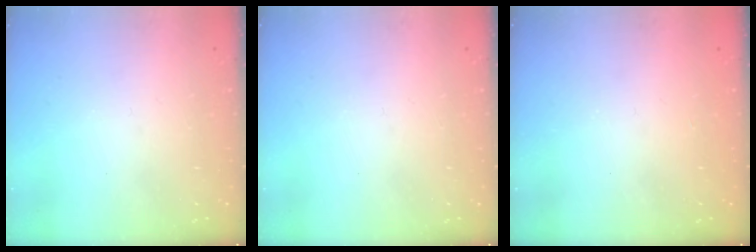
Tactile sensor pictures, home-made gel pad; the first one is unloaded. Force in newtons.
{"total": 0.0}
{"total": 1.0, "press": 0.9, "slide": 0.4}